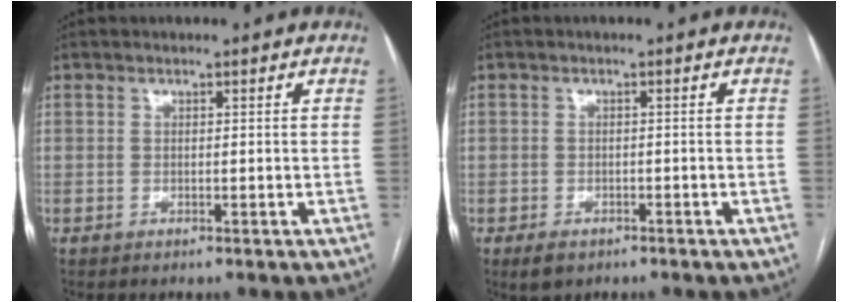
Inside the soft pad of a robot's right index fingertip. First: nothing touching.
{"total": 2.6, "force": [-1.7, 1.6, 1.0], "torque": [-0.019, -0.001, -0.020]}